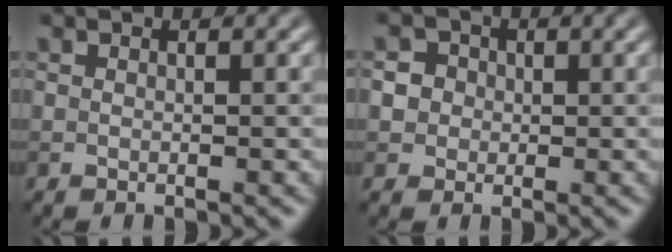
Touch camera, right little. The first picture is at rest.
{"total": 4.3, "force": [1.1, 3.9, 1.6], "torque": [-0.012, 0.025, 0.008]}